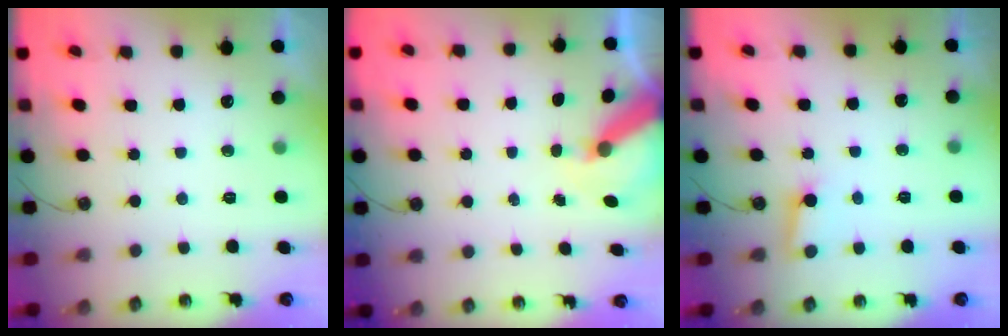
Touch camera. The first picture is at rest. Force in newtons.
{"total": 7.8, "press": 7.8, "slide": 0.6}
{"total": 3.0, "press": 2.9, "slide": 0.3}